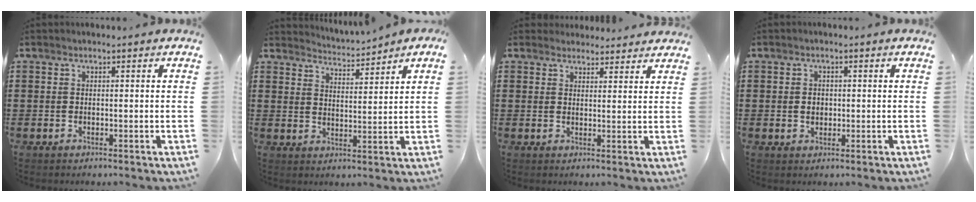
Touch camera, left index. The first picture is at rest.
{"total": 3.2, "force": [3.2, -0.6, -0.1], "torque": [-0.011, -0.021, 0.054]}
{"total": 2.8, "force": [2.6, 0.8, 0.0], "torque": [-0.001, -0.007, 0.049]}
{"total": 1.8, "force": [0.0, 1.5, 1.1], "torque": [-0.025, 0.008, -0.002]}